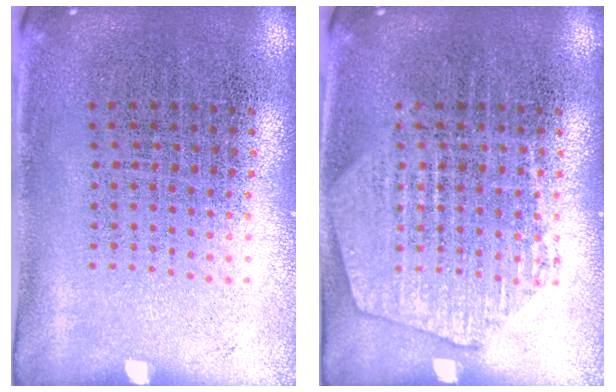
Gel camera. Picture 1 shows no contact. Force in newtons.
{"total": 2.0, "press": 2.0, "slide": 0.3}